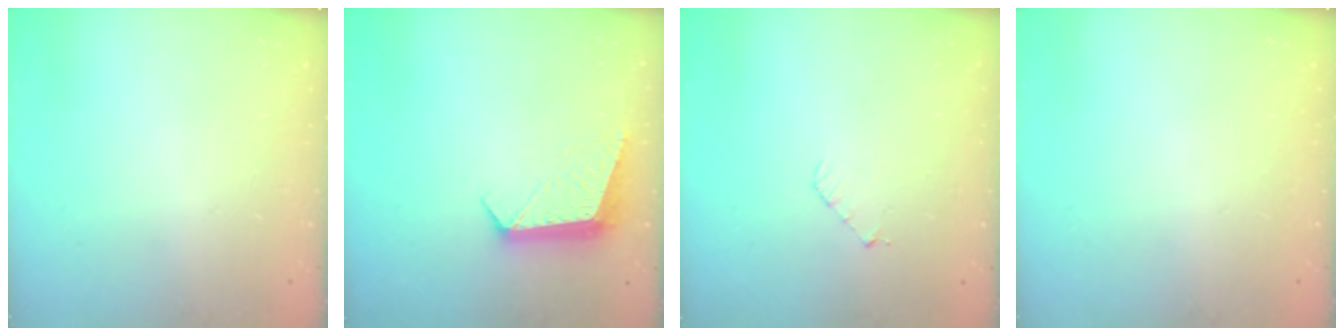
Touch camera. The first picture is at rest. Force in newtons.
{"total": 9.9, "press": 9.9, "slide": 0.5}
{"total": 3.2, "press": 3.2, "slide": 0.2}
{"total": 0.0}